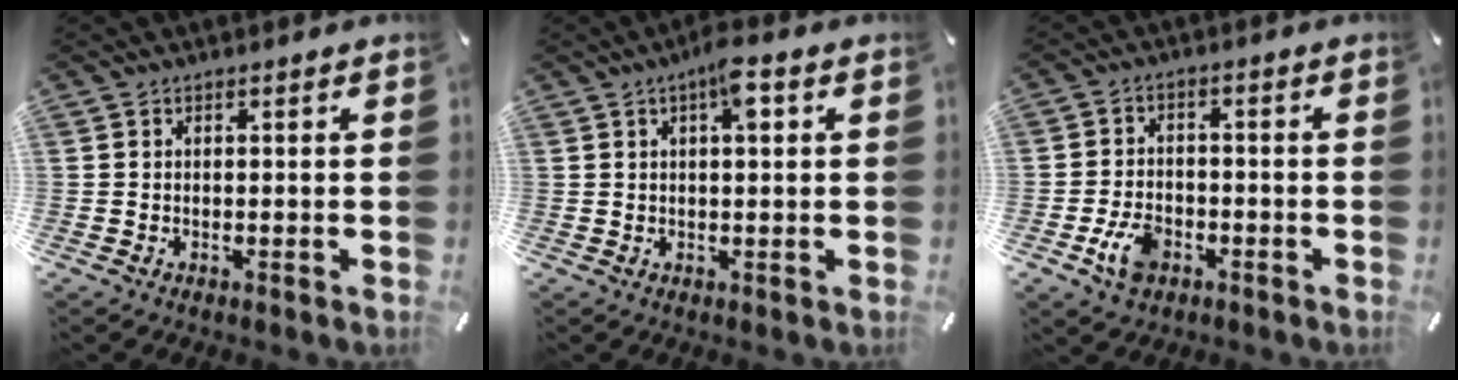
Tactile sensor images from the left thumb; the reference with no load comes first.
{"total": 5.3, "force": [1.9, 1.5, 4.7], "torque": [-0.073, -0.002, 0.026]}
{"total": 6.7, "force": [-3.0, 4.4, 4.1], "torque": [-0.094, 0.010, -0.057]}